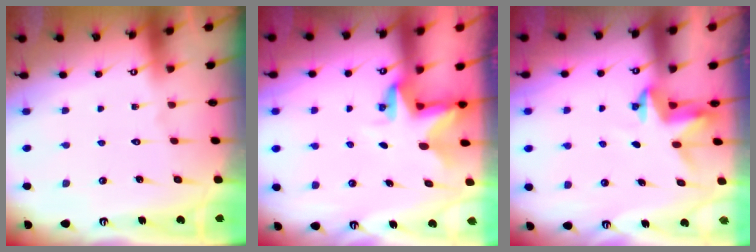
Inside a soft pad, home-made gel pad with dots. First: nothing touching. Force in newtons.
{"total": 3.0, "press": 3.0, "slide": 0.1}
{"total": 3.6, "press": 3.6, "slide": 0.3}